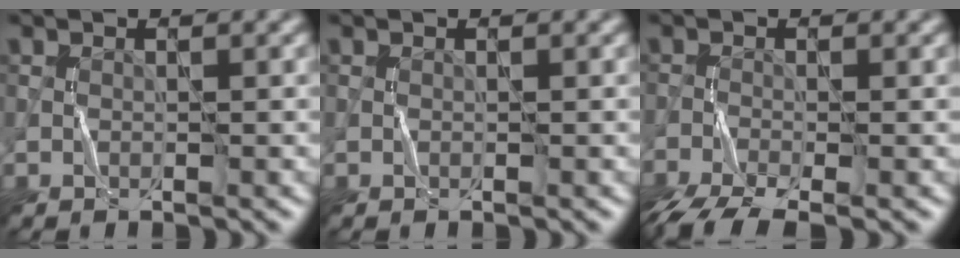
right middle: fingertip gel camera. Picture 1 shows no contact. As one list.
[{"total": 0.0}, {"total": 4.9, "force": [-3.7, 1.2, 2.9], "torque": [-0.059, -0.017, -0.080]}]